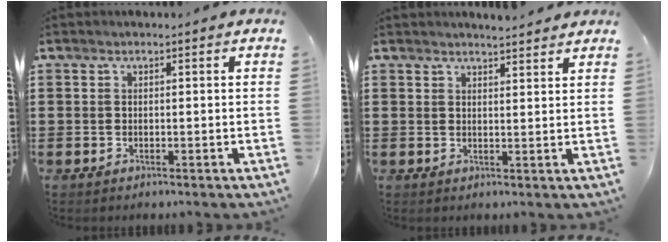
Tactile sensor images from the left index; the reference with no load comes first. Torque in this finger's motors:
{"motor_torque": [0.41, -0.41, 0.23, 0.06]}